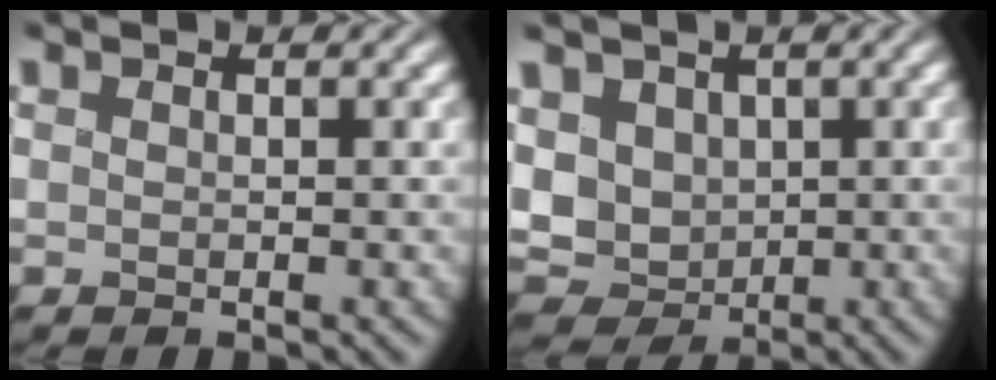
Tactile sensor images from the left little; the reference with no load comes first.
{"total": 5.9, "force": [0.7, 4.9, 3.2], "torque": [-0.094, 0.000, 0.025]}